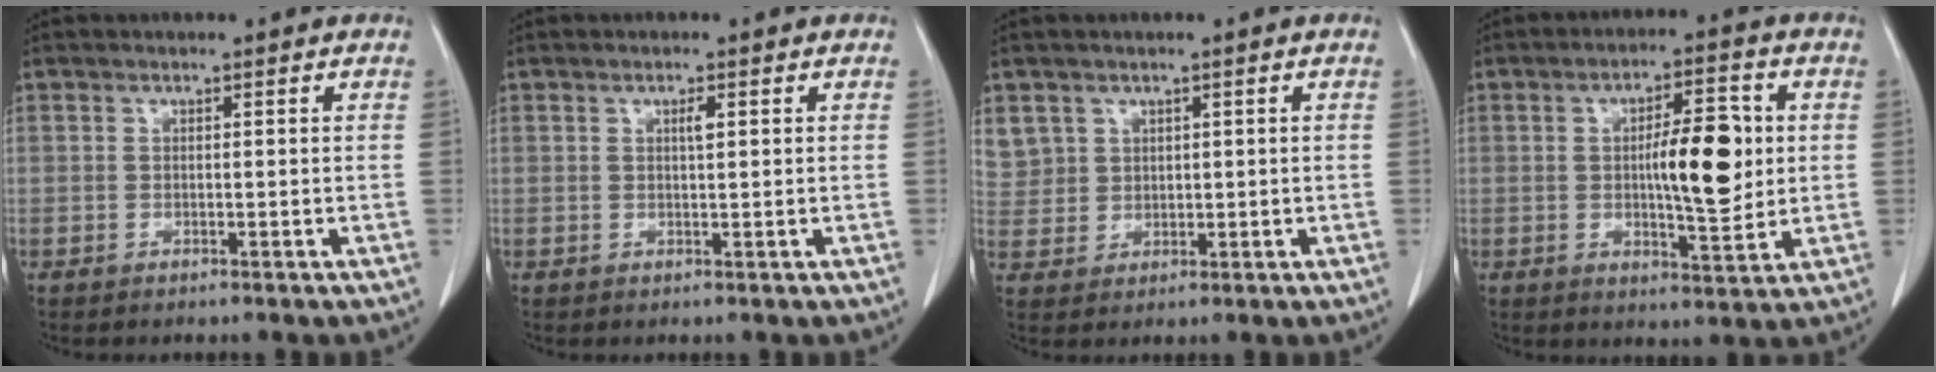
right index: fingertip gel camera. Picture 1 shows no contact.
{"total": 1.2, "force": [0.4, 0.2, 1.1], "torque": [-0.022, 0.000, 0.007]}
{"total": 5.7, "force": [2.8, 5.0, 0.2], "torque": [0.000, 0.012, 0.062]}
{"total": 10.4, "force": [0.8, 3.0, 9.9], "torque": [-0.151, 0.006, 0.015]}